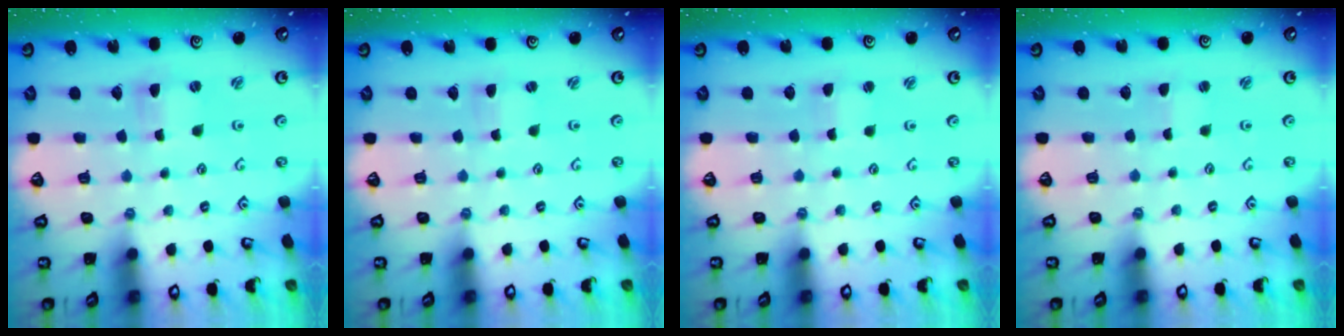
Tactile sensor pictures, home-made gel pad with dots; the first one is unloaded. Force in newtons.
{"total": 0.9, "press": 0.8, "slide": 0.1}
{"total": 1.0, "press": 1.0, "slide": 0.0}
{"total": 0.0}